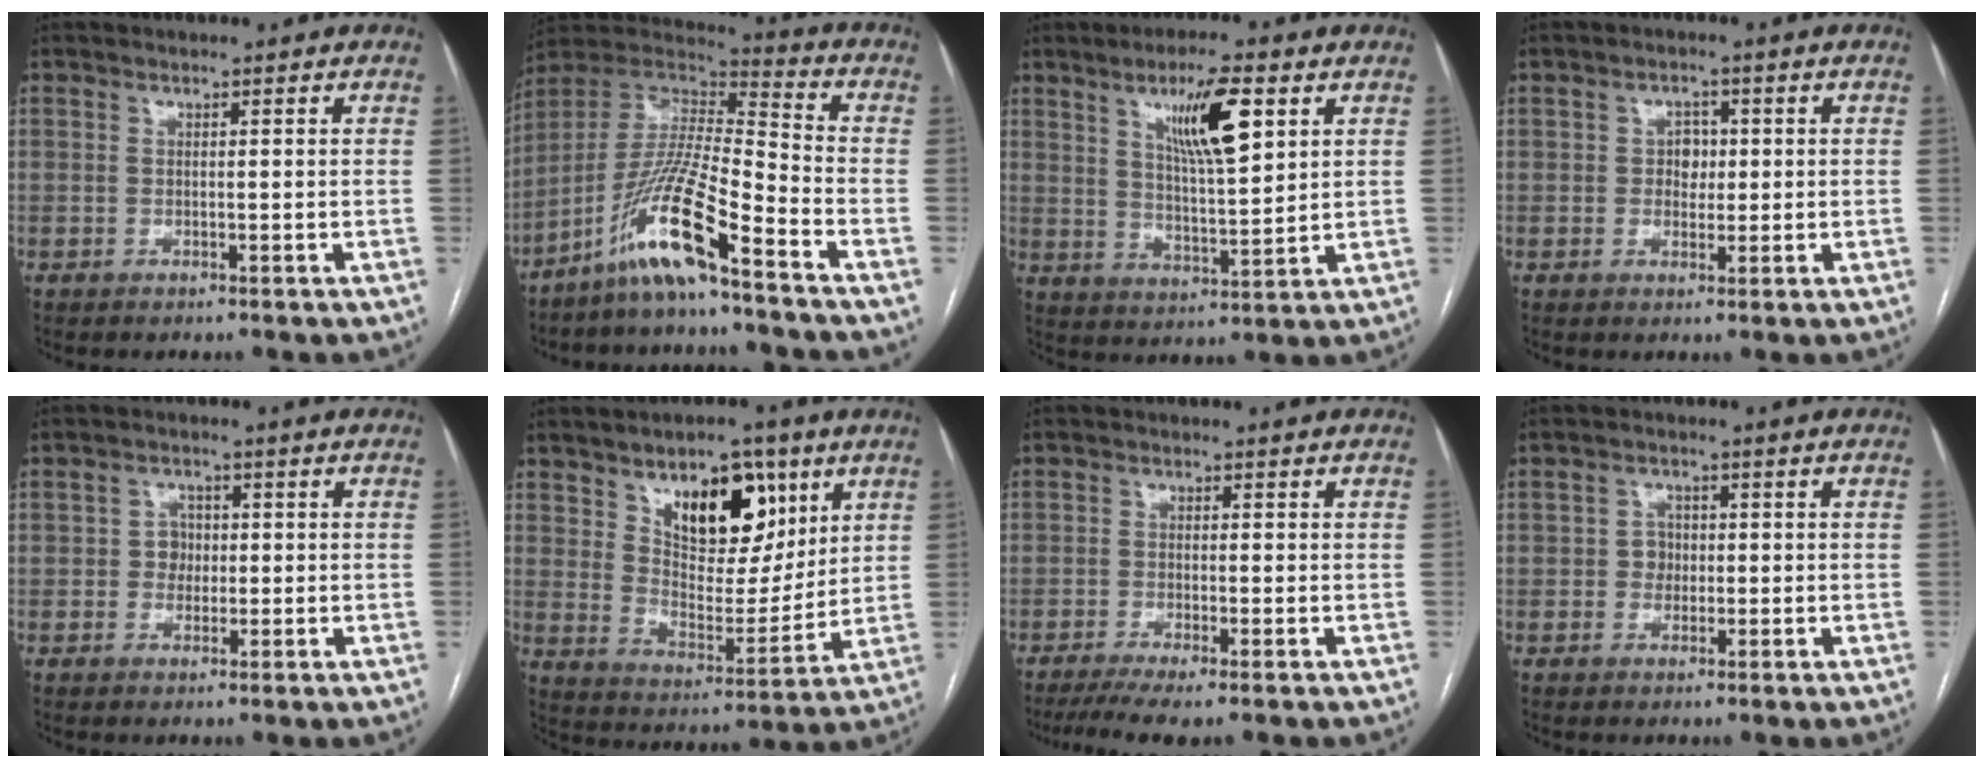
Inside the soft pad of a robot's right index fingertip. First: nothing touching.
{"total": 13.8, "force": [-8.9, 0.0, 10.5], "torque": [-0.218, -0.005, -0.173]}
{"total": 10.5, "force": [4.8, 1.6, 9.1], "torque": [-0.159, 0.001, 0.085]}
{"total": 2.8, "force": [0.3, 2.1, 1.8], "torque": [-0.021, 0.006, 0.004]}
{"total": 2.6, "force": [-0.1, 2.3, 1.1], "torque": [-0.011, 0.006, -0.002]}
{"total": 14.1, "force": [7.4, 6.6, 10.1], "torque": [-0.149, 0.005, 0.130]}
{"total": 5.1, "force": [-3.5, 0.3, 3.6], "torque": [-0.061, -0.010, -0.062]}
{"total": 2.3, "force": [-0.2, 2.1, 0.9], "torque": [-0.008, 0.007, -0.004]}